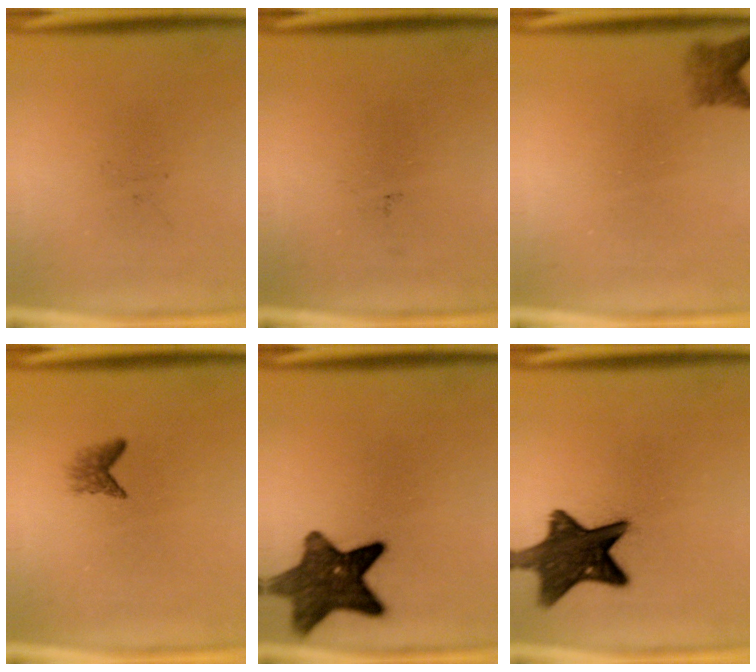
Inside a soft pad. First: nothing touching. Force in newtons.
{"total": 0.0}
{"total": 2.4}
{"total": 1.6}
{"total": 11.3}
{"total": 12.7}